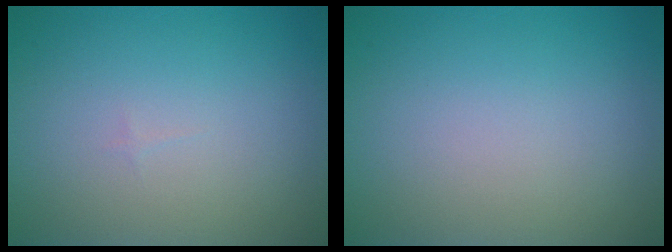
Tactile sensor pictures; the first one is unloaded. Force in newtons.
{"total": 0.0}